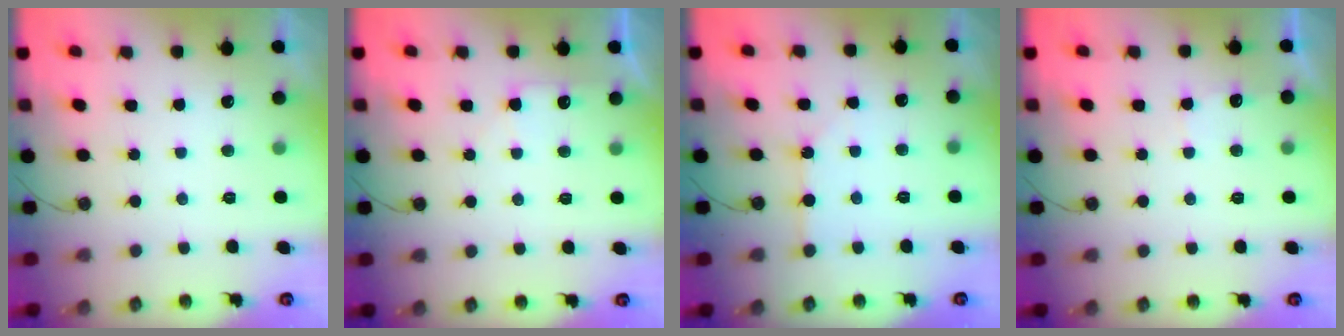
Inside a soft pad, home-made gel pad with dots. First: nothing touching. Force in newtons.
{"total": 5.6, "press": 5.5, "slide": 0.7}
{"total": 1.7, "press": 1.7, "slide": 0.3}
{"total": 3.3, "press": 3.2, "slide": 0.6}